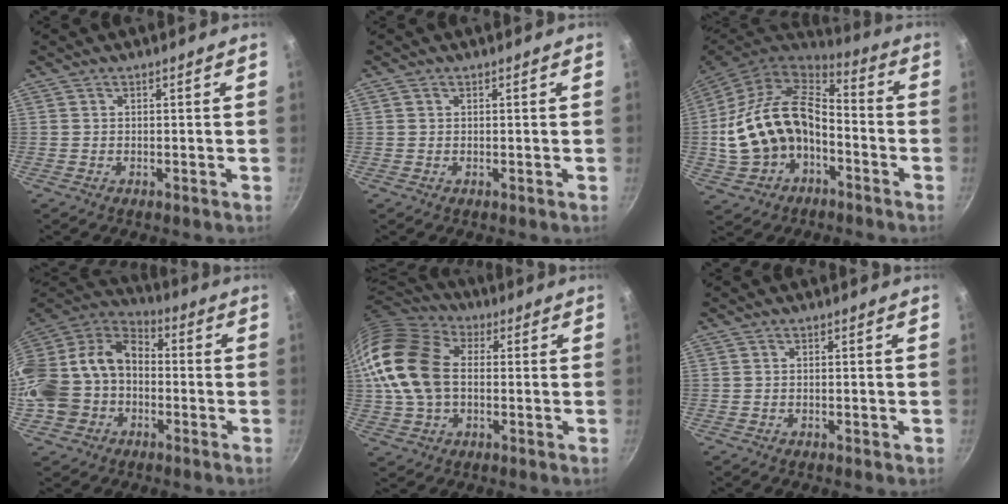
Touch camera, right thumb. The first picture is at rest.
{"total": 0.6, "force": [0.2, 0.5, 0.2], "torque": [-0.003, 0.002, 0.003]}
{"total": 20.7, "force": [-3.5, 14.2, 14.7], "torque": [-0.272, 0.055, -0.059]}
{"total": 22.2, "force": [-3.2, 17.7, 13.0], "torque": [-0.269, 0.074, -0.059]}
{"total": 20.8, "force": [1.4, 14.6, 14.8], "torque": [-0.294, 0.034, 0.018]}
{"total": 0.7, "force": [-0.1, 0.3, 0.7], "torque": [-0.010, 0.001, -0.002]}